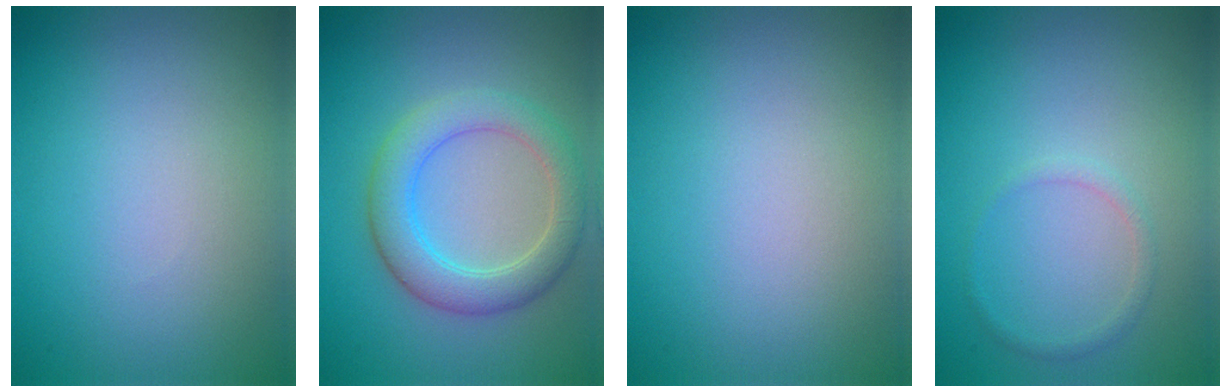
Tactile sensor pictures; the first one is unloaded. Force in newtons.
{"total": 4.7, "press": 4.7, "slide": 0.1}
{"total": 0.0}
{"total": 1.0, "press": 1.0, "slide": 0.0}